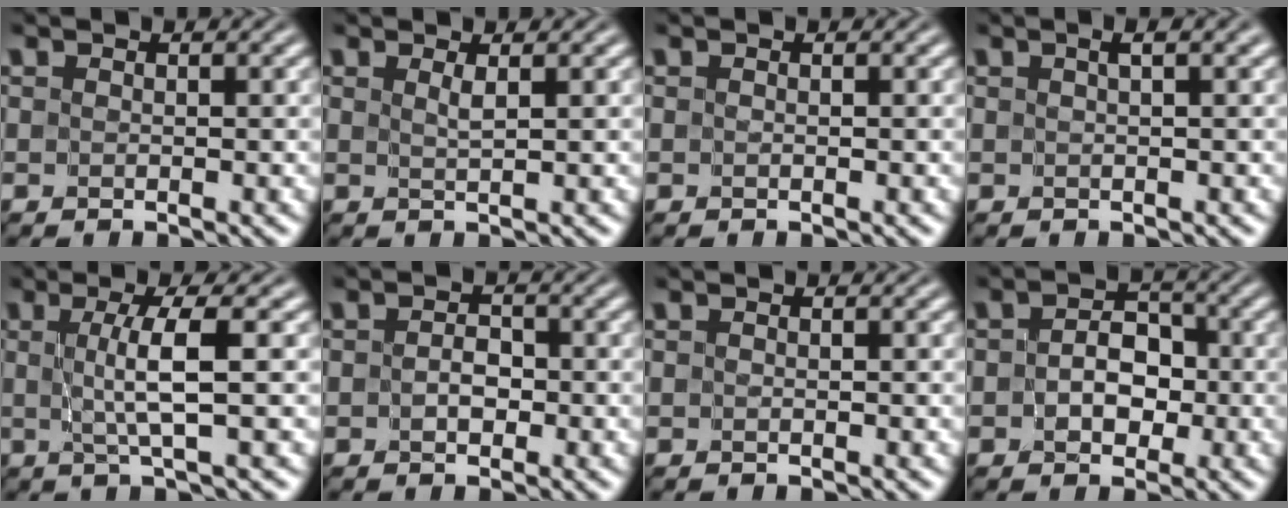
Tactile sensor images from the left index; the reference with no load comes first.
{"total": 0.8, "force": [0.5, -0.1, 0.6], "torque": [-0.006, -0.001, 0.008]}
{"total": 0.0}
{"total": 1.9, "force": [1.1, 0.3, 1.6], "torque": [-0.014, -0.007, 0.011]}
{"total": 3.9, "force": [0.2, 0.4, 3.9], "torque": [-0.068, -0.002, 0.004]}
{"total": 1.6, "force": [-0.5, 1.1, 1.1], "torque": [-0.017, -0.003, -0.010]}
{"total": 0.0}
{"total": 3.3, "force": [-0.5, 2.5, 2.2], "torque": [-0.030, -0.002, -0.014]}